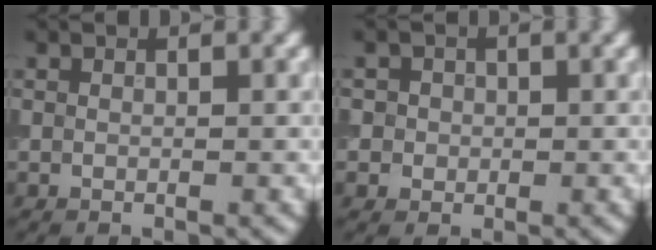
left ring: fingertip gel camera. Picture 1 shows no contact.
{"total": 2.1, "force": [0.5, 2.0, 0.6], "torque": [0.008, 0.003, 0.003]}